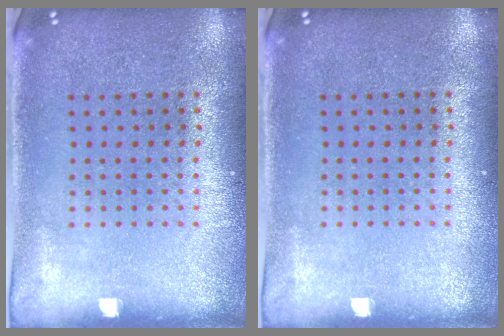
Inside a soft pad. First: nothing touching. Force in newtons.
{"total": 0.0}